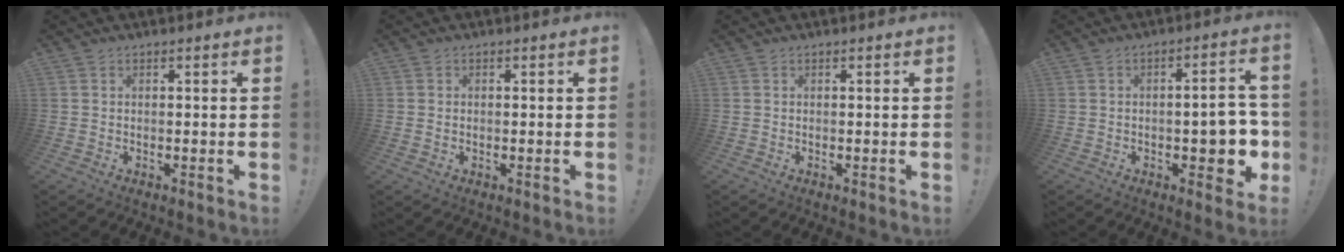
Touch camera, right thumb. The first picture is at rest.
{"total": 0.8, "force": [0.2, 0.7, 0.3], "torque": [-0.006, 0.002, 0.003]}
{"total": 0.0}
{"total": 9.4, "force": [-2.1, 3.9, 8.2], "torque": [-0.089, 0.007, -0.033]}